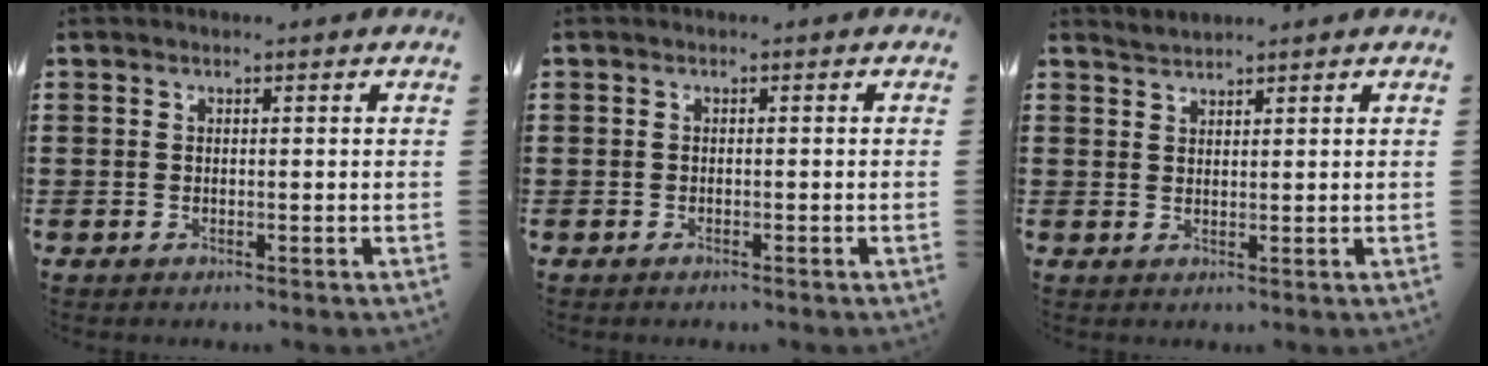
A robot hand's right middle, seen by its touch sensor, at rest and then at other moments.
{"total": 0.6, "force": [-0.5, 0.2, 0.0], "torque": [-0.001, 0.001, -0.012]}
{"total": 1.4, "force": [1.3, -0.2, -0.4], "torque": [0.004, -0.001, 0.027]}